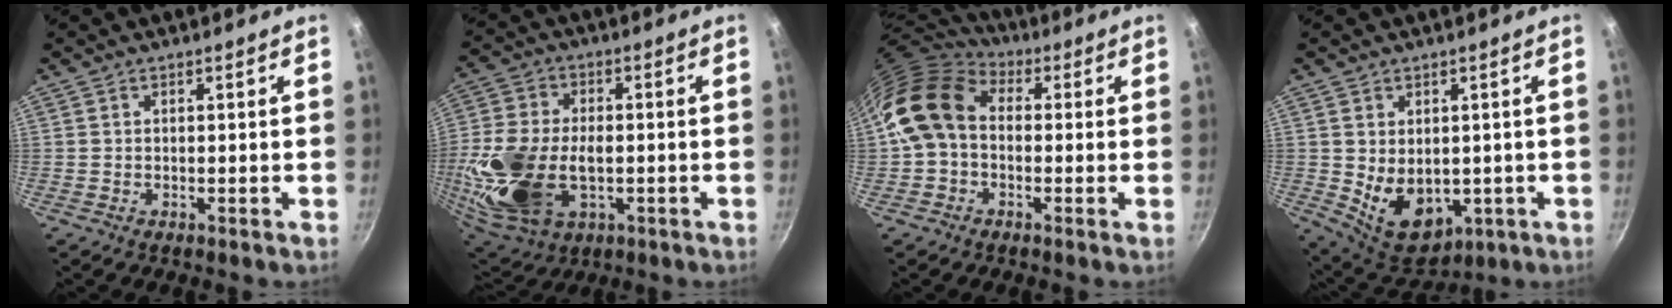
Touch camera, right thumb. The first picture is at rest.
{"total": 20.4, "force": [-2.8, 12.9, 15.6], "torque": [-0.328, 0.003, -0.043]}
{"total": 13.0, "force": [0.5, 10.0, 8.3], "torque": [-0.131, 0.029, -0.010]}
{"total": 10.7, "force": [-0.8, 7.6, 7.5], "torque": [-0.096, -0.014, 0.018]}